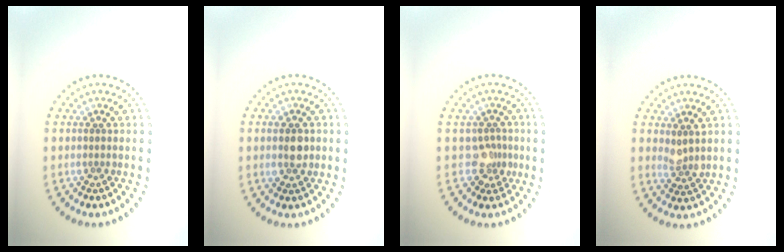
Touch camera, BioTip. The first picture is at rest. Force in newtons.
{"total": 2.4, "press": 2.4, "slide": 0.2}
{"total": 2.0, "press": 1.5, "slide": 1.4}
{"total": 1.7, "press": 1.4, "slide": 1.0}